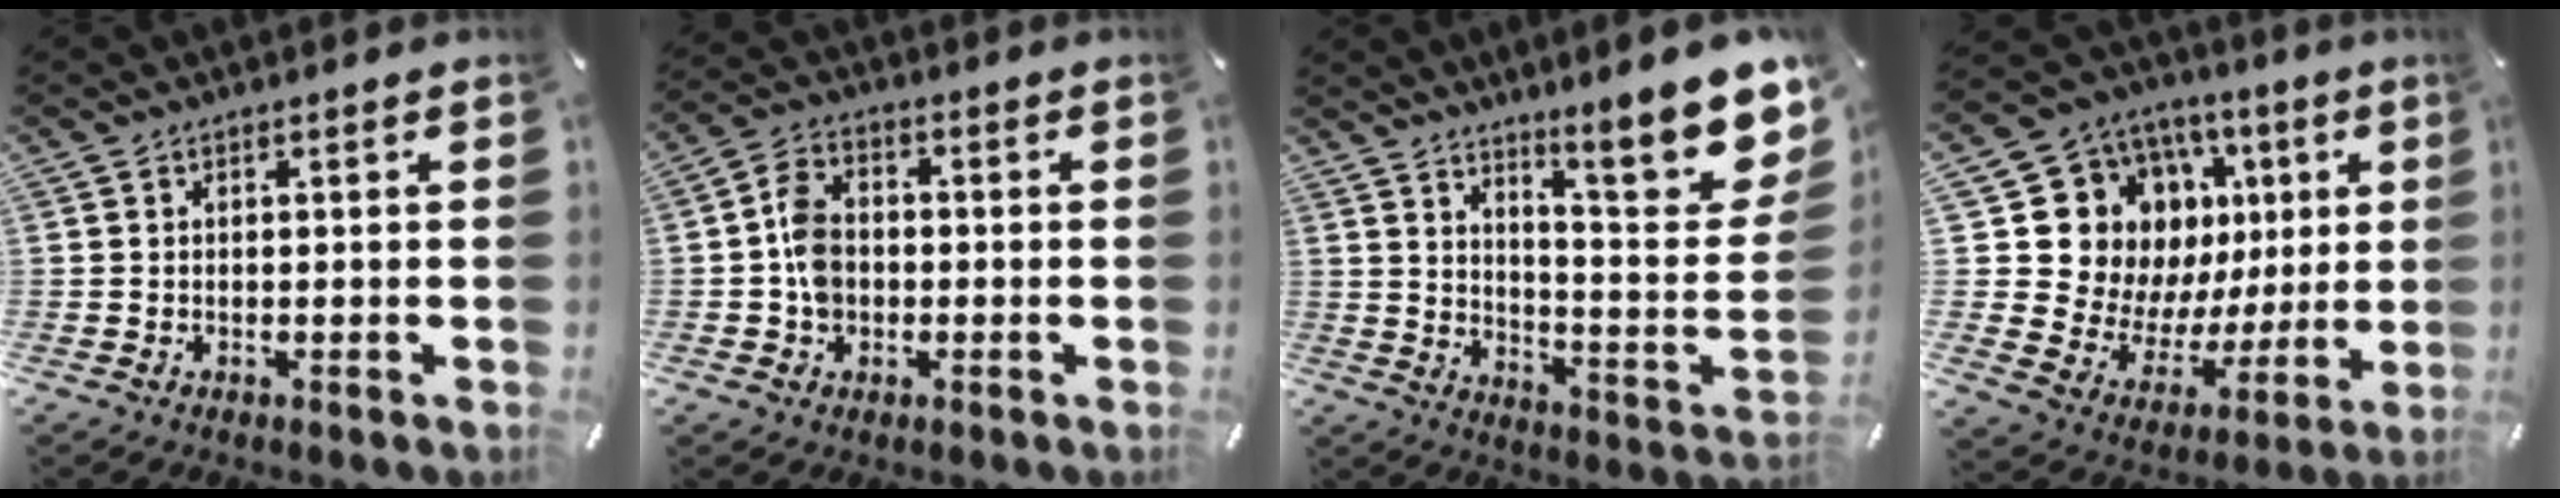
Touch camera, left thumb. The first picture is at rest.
{"total": 6.8, "force": [-0.9, 5.5, 4.0], "torque": [-0.085, 0.012, -0.013]}
{"total": 17.4, "force": [12.1, 4.7, 11.6], "torque": [-0.157, -0.105, 0.195]}
{"total": 16.6, "force": [6.3, 14.1, 6.2], "torque": [-0.113, -0.054, 0.143]}